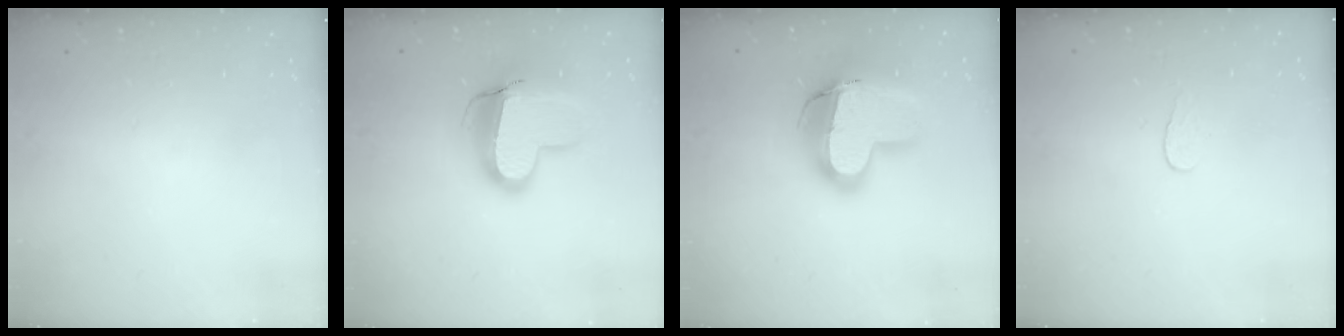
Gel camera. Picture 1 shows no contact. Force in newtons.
{"total": 14.4, "press": 14.4, "slide": 1.1}
{"total": 18.9, "press": 18.8, "slide": 2.2}
{"total": 3.8, "press": 3.8, "slide": 0.4}